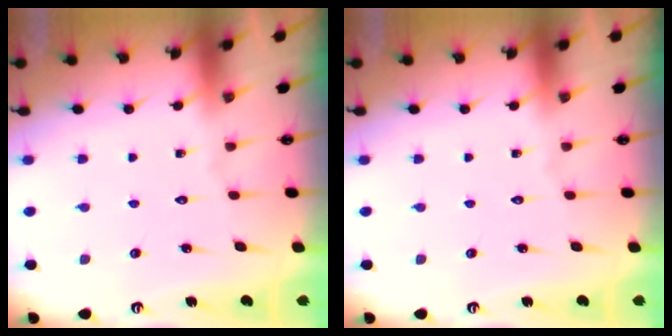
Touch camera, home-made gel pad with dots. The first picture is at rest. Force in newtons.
{"total": 0.0}